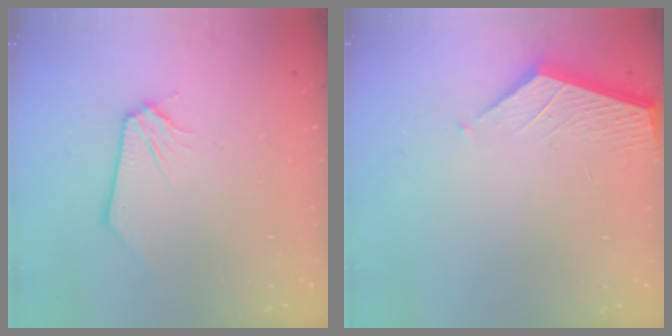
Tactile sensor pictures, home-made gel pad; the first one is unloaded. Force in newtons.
{"total": 2.6, "press": 2.6, "slide": 0.3}